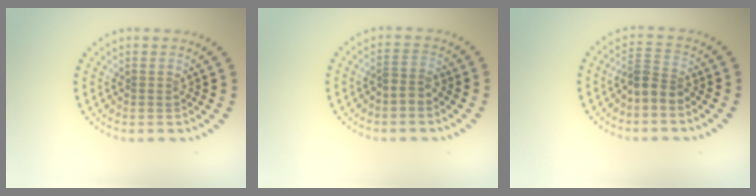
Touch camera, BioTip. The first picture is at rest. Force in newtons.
{"total": 1.5, "press": 1.2, "slide": 0.9}
{"total": 2.4, "press": 1.9, "slide": 1.5}